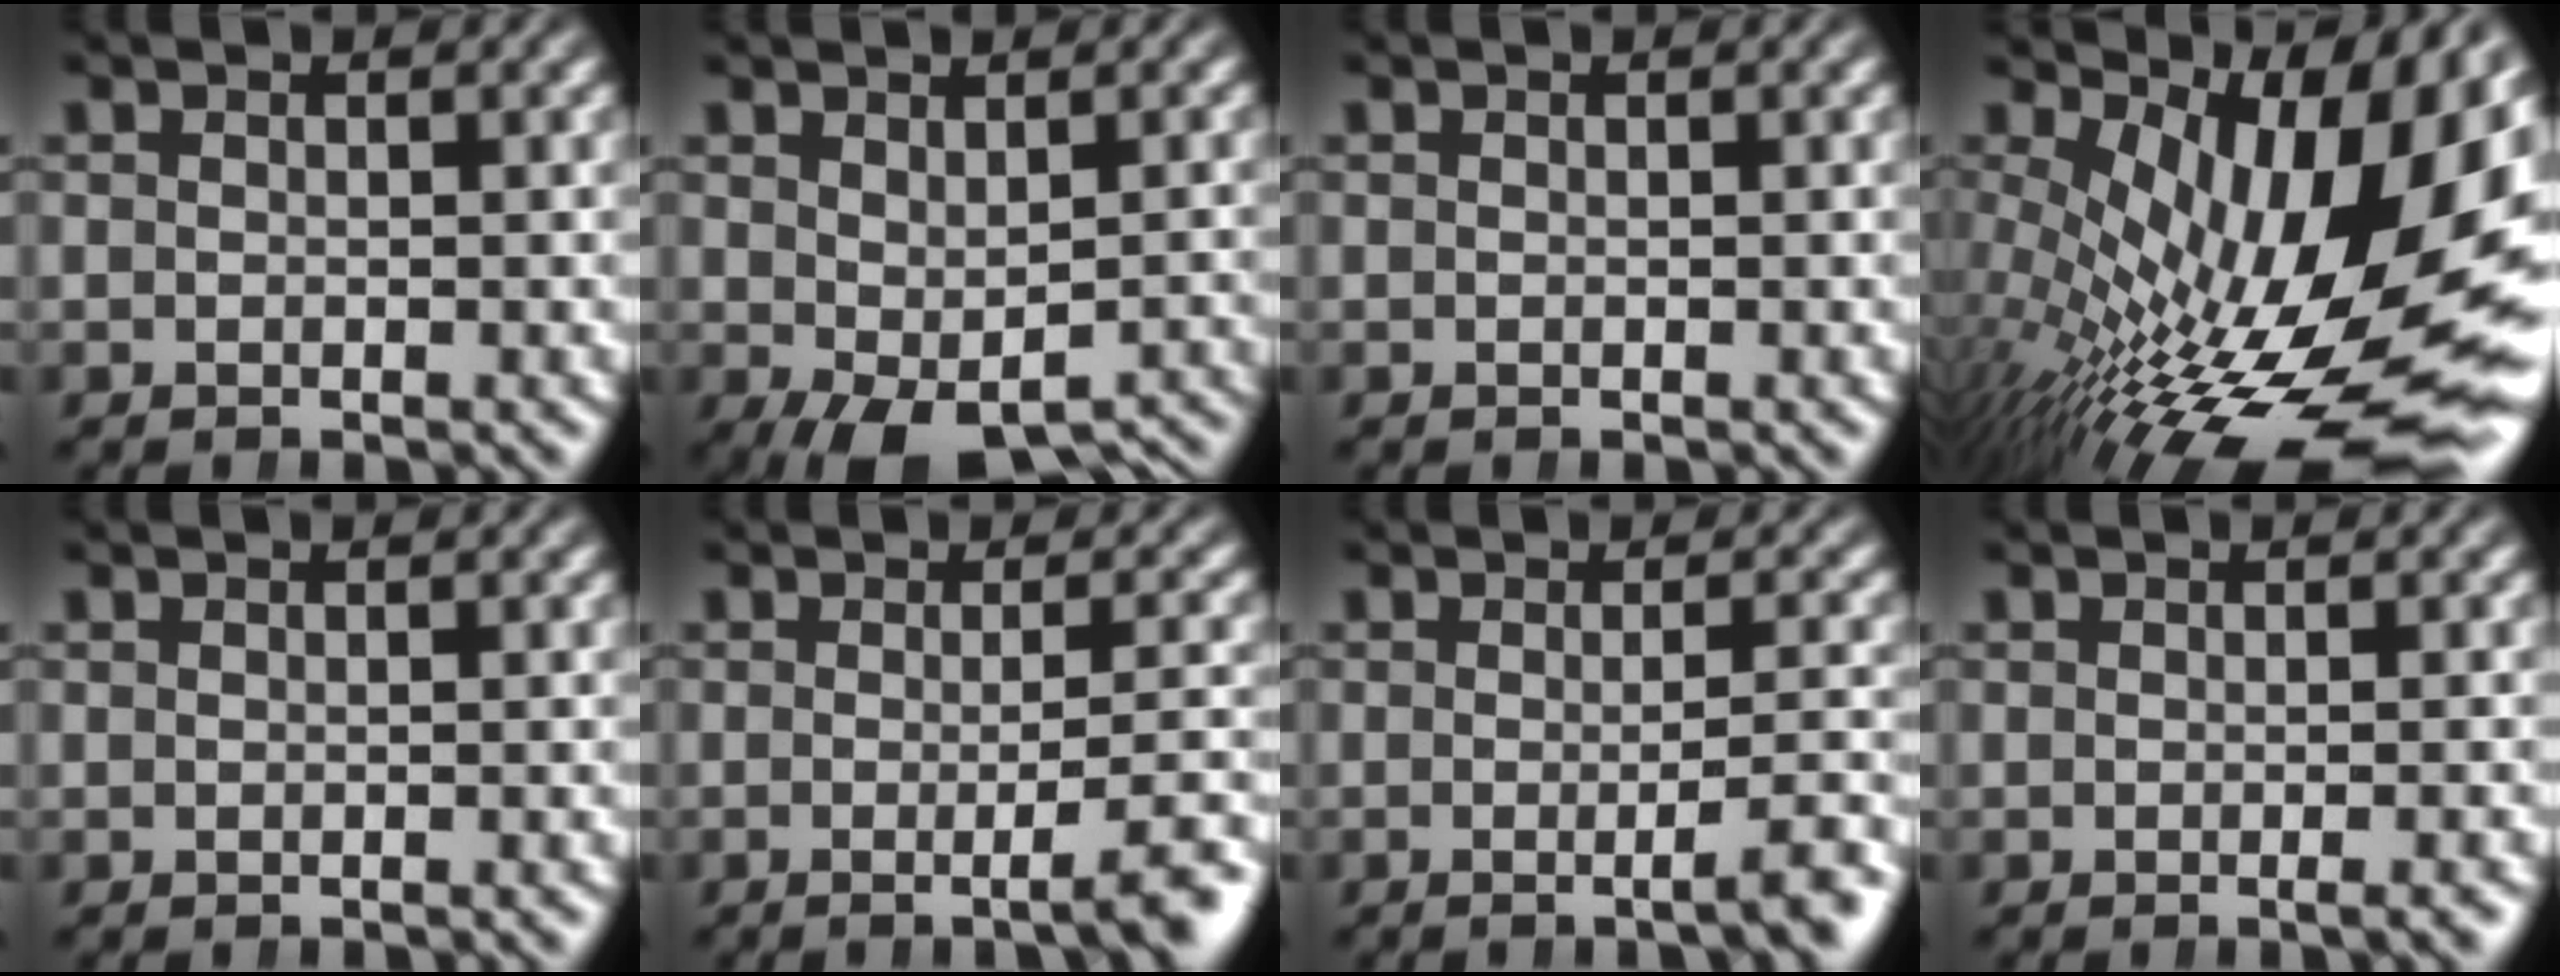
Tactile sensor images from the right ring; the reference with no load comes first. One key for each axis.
{"total": 5.0, "fx": -3.0, "fy": 2.1, "fz": 3.4, "tx": -0.059, "ty": -0.037, "tz": -0.018}
{"total": 0.0}
{"total": 18.9, "fx": -1.3, "fy": 9.3, "fz": 16.4, "tx": -0.232, "ty": -0.030, "tz": 0.007}
{"total": 0.0}
{"total": 4.7, "fx": -2.5, "fy": 0.4, "fz": 4.0, "tx": -0.051, "ty": -0.003, "tz": -0.040}
{"total": 3.5, "fx": -2.0, "fy": 0.1, "fz": 2.9, "tx": -0.039, "ty": 0.001, "tz": -0.034}
{"total": 1.2, "fx": -0.8, "fy": -0.2, "fz": 0.9, "tx": -0.013, "ty": 0.005, "tz": -0.015}